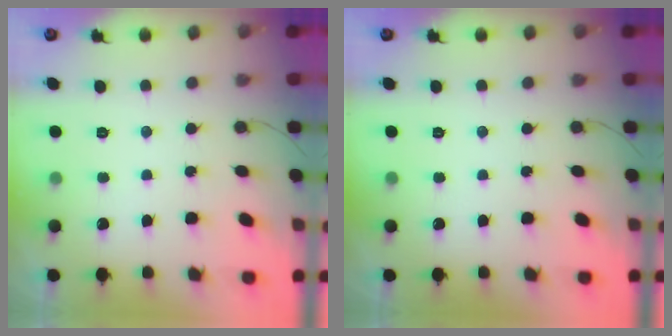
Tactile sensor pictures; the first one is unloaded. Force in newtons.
{"total": 0.0}